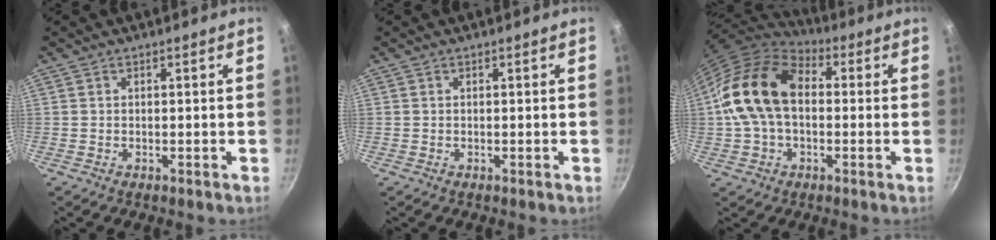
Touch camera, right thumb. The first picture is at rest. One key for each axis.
{"total": 0.0}
{"total": 16.7, "fx": 0.7, "fy": 11.4, "fz": 12.3, "tx": -0.205, "ty": 0.037, "tz": -0.003}